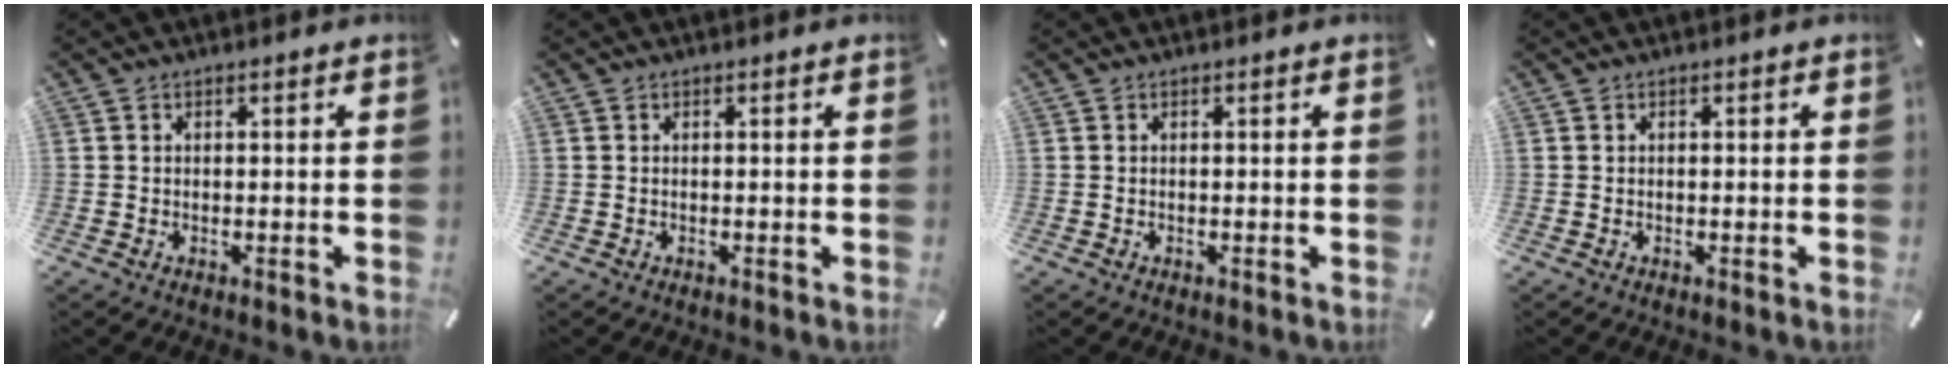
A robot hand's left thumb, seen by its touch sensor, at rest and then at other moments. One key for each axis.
{"total": 0.0}
{"total": 0.0}
{"total": 0.0}